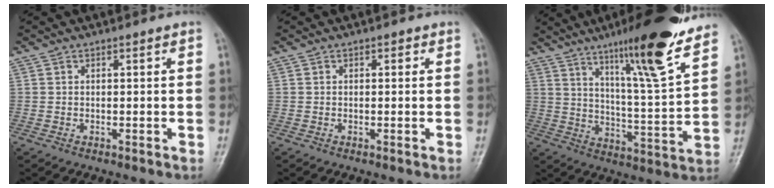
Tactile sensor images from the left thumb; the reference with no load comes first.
{"total": 0.6, "force": [0.2, 0.5, 0.4], "torque": [0.003, 0.001, -0.001]}
{"total": 17.9, "force": [12.3, 1.6, 12.9], "torque": [-0.183, -0.068, 0.192]}